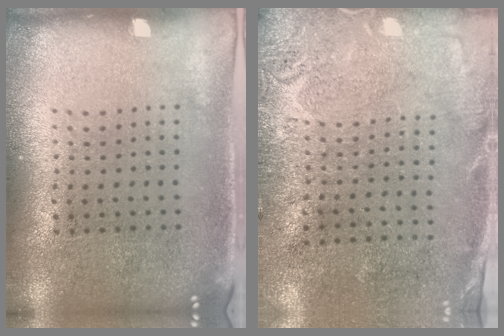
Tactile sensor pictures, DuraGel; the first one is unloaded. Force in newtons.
{"total": 2.8, "press": 2.4, "slide": 1.4}